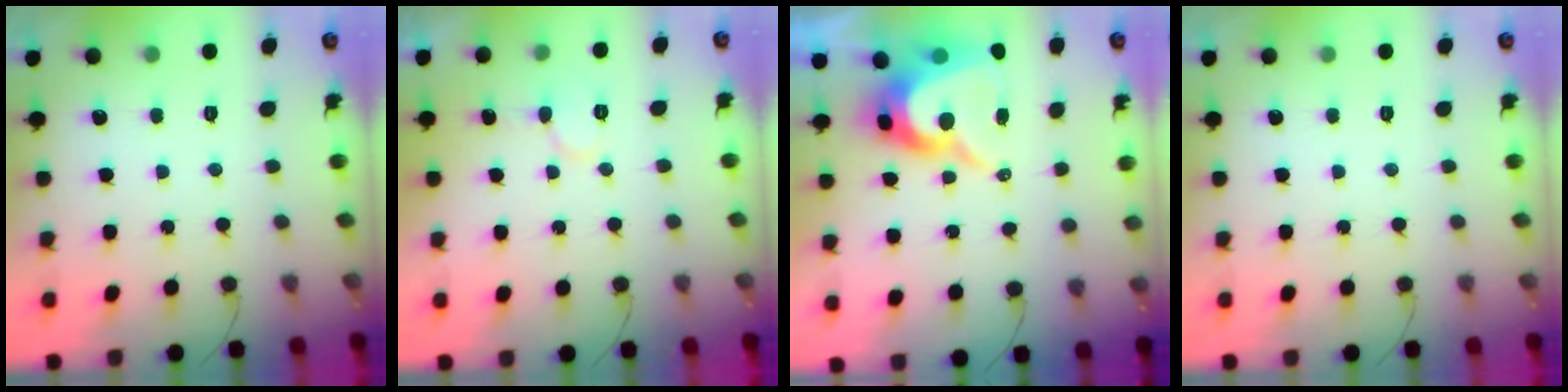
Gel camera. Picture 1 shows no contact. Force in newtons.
{"total": 5.9, "press": 5.9, "slide": 0.7}
{"total": 12.3, "press": 12.2, "slide": 1.0}
{"total": 0.0}